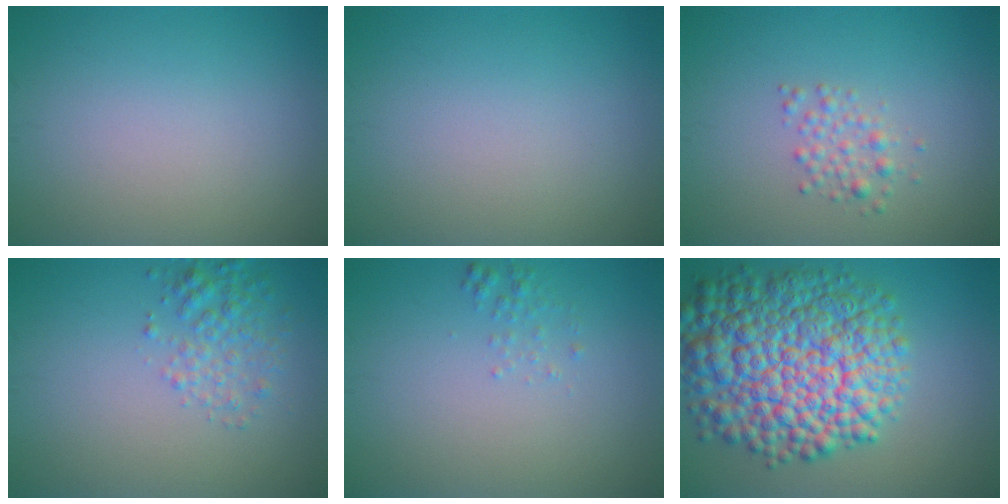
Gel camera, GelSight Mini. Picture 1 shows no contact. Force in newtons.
{"total": 0.0}
{"total": 1.7, "press": 1.7, "slide": 0.0}
{"total": 2.6, "press": 2.6, "slide": 0.1}
{"total": 1.0, "press": 1.0, "slide": 0.0}
{"total": 13.3, "press": 13.3, "slide": 0.3}